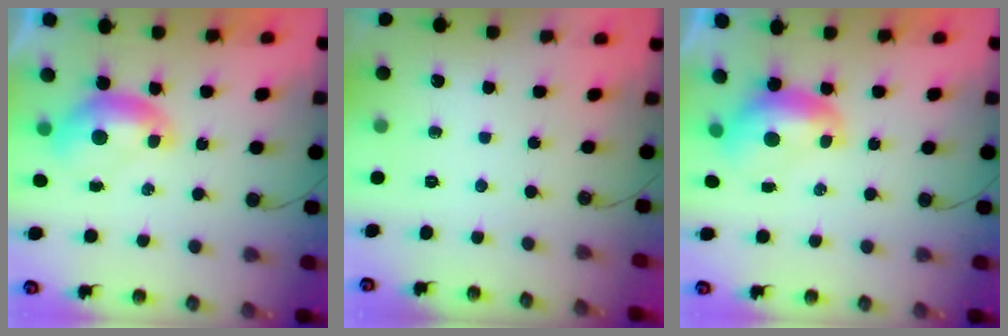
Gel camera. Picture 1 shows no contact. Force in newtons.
{"total": 0.0}
{"total": 1.3, "press": 1.2, "slide": 0.4}